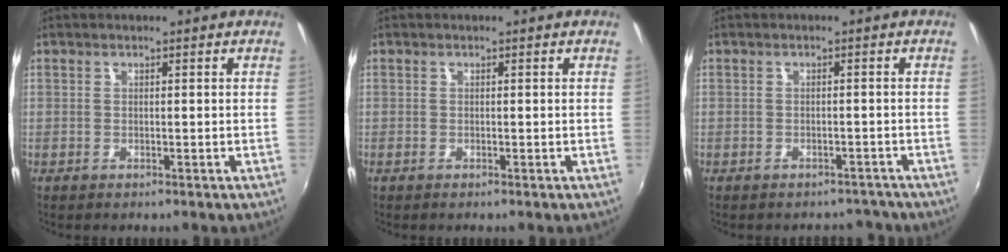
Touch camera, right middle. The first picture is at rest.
{"total": 0.0}
{"total": 5.5, "force": [-4.9, 2.4, 0.9], "torque": [-0.012, 0.006, -0.056]}